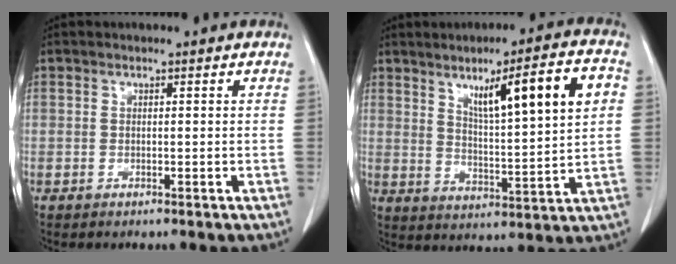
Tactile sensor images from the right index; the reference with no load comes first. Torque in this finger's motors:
{"motor_torque": [1.17, 0.96, 0.33, 0.09]}